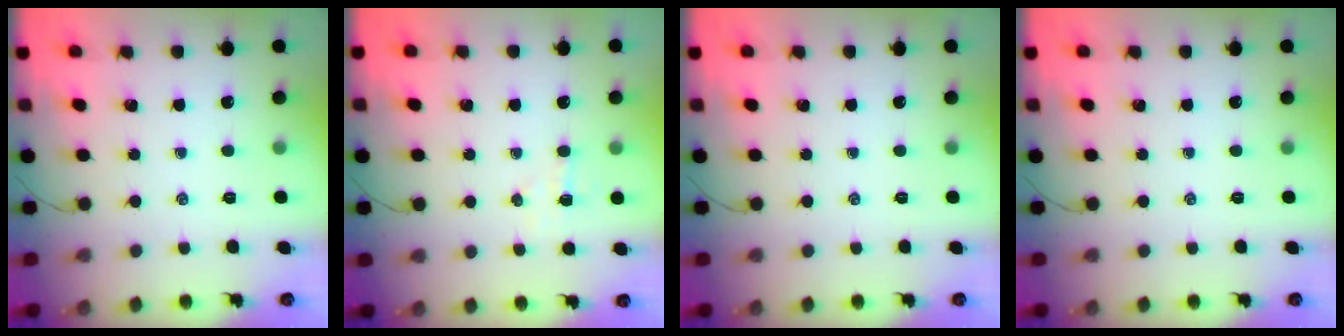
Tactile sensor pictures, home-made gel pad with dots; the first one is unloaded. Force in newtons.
{"total": 3.7, "press": 3.6, "slide": 0.8}
{"total": 0.0}
{"total": 0.0}